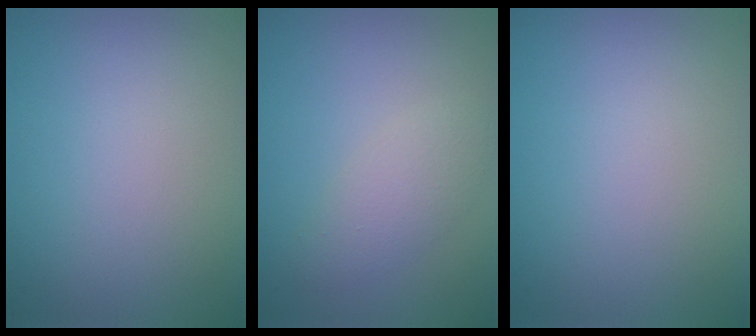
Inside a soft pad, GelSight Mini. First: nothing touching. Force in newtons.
{"total": 2.4, "press": 2.4, "slide": 0.1}
{"total": 0.0}